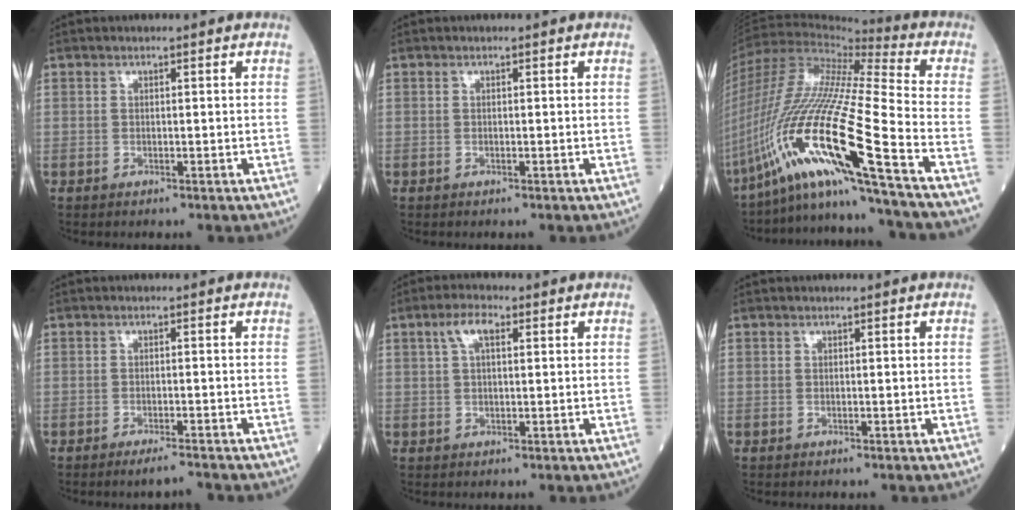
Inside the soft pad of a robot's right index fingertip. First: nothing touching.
{"total": 0.0}
{"total": 24.4, "force": [-12.9, -1.0, 20.8], "torque": [-0.434, -0.042, -0.243]}
{"total": 2.7, "force": [-2.4, -0.2, 1.2], "torque": [-0.022, -0.006, -0.040]}
{"total": 3.9, "force": [1.6, 1.4, 3.2], "torque": [-0.069, 0.015, 0.031]}
{"total": 0.0}